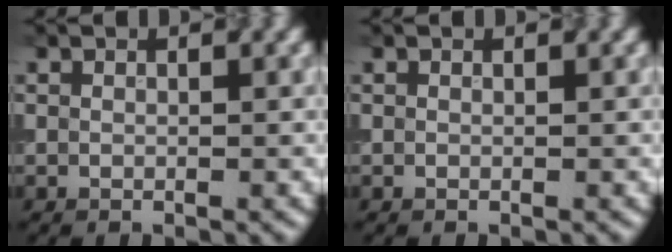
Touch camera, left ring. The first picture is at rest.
{"total": 0.0}